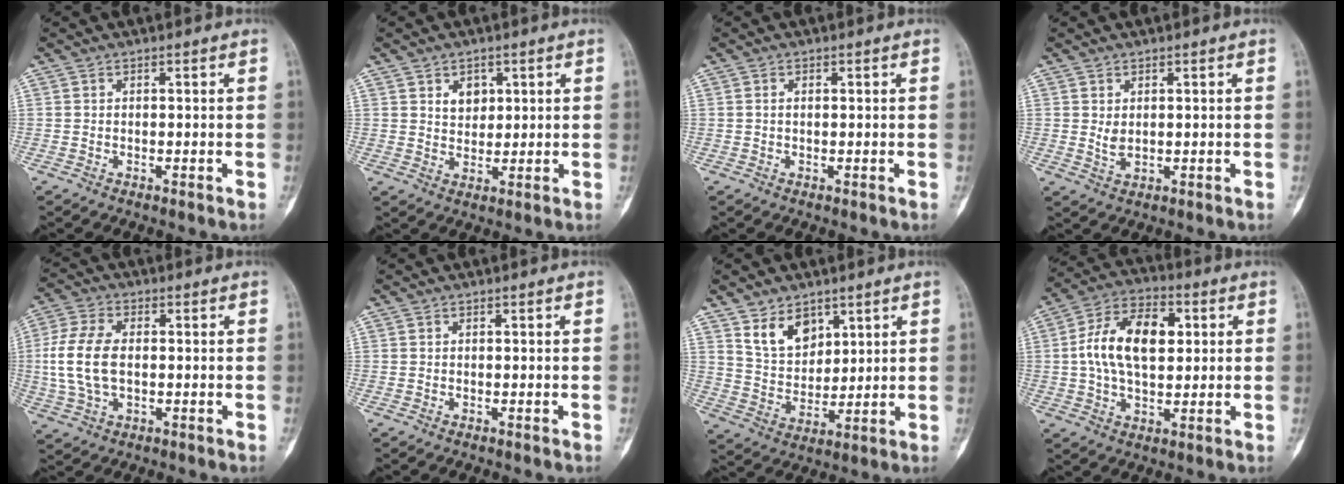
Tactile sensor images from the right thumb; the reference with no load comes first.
{"total": 3.9, "force": [1.7, 3.0, 1.9], "torque": [-0.012, -0.012, 0.031]}
{"total": 0.7, "force": [0.1, 0.4, 0.5], "torque": [-0.017, 0.004, 0.004]}
{"total": 2.3, "force": [0.6, 1.3, 1.7], "torque": [-0.024, -0.008, 0.016]}
{"total": 10.8, "force": [0.0, 6.3, 8.7], "torque": [-0.193, 0.009, 0.000]}
{"total": 0.0}
{"total": 8.7, "force": [5.1, 5.6, 4.2], "torque": [-0.050, -0.039, 0.105]}
{"total": 14.6, "force": [2.1, 8.4, 11.7], "torque": [-0.202, 0.015, 0.032]}